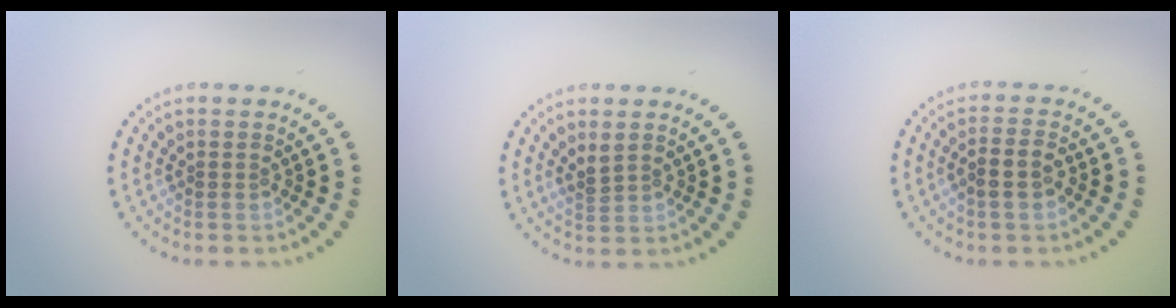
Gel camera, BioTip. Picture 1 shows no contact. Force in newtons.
{"total": 1.3, "press": 1.1, "slide": 0.7}
{"total": 2.3, "press": 2.1, "slide": 0.8}